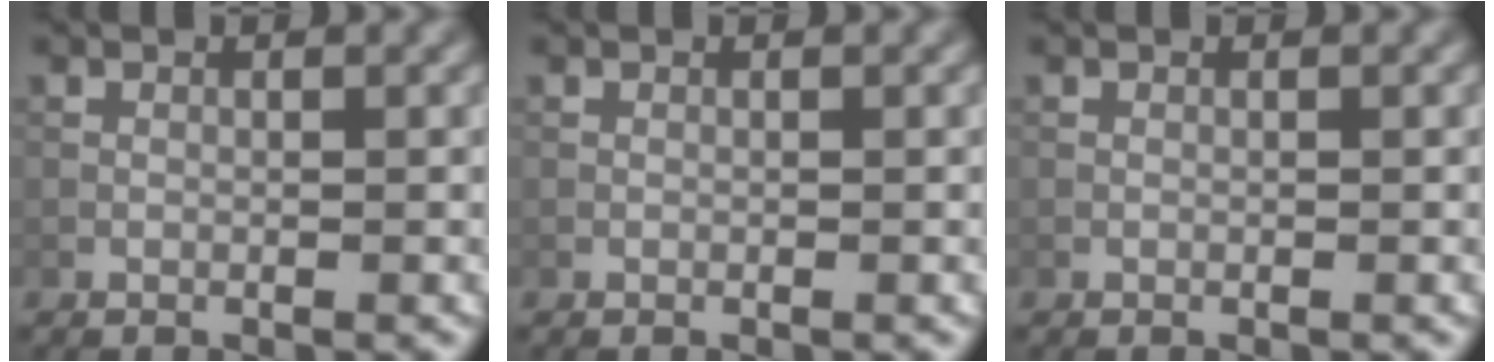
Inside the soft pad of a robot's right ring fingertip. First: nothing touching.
{"total": 0.0}
{"total": 0.0}